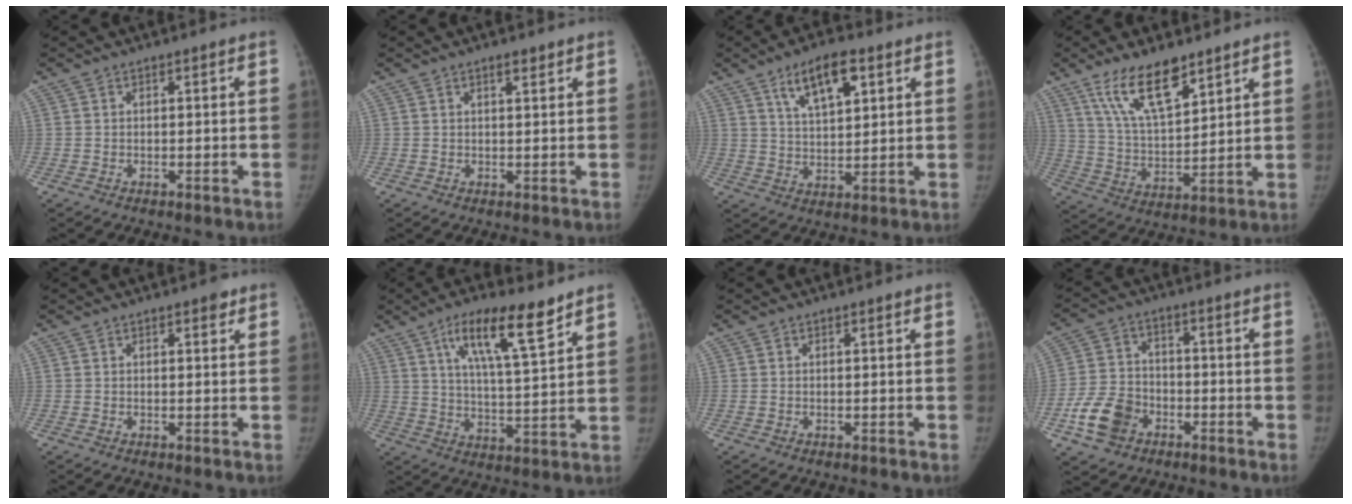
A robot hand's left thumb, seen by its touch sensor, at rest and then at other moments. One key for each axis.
{"total": 1.8, "fx": 1.2, "fy": 0.5, "fz": 1.2, "tx": -0.015, "ty": -0.006, "tz": 0.019}
{"total": 9.9, "fx": 5.1, "fy": 4.1, "fz": 7.4, "tx": -0.109, "ty": -0.021, "tz": 0.091}
{"total": 13.1, "fx": 8.7, "fy": 4.9, "fz": 8.5, "tx": -0.132, "ty": -0.047, "tz": 0.170}
{"total": 1.4, "fx": 0.9, "fy": 0.6, "fz": 0.9, "tx": -0.004, "ty": -0.002, "tz": 0.009}
{"total": 13.5, "fx": 8.1, "fy": 3.2, "fz": 10.3, "tx": -0.161, "ty": -0.036, "tz": 0.141}
{"total": 0.0}
{"total": 9.7, "fx": -4.6, "fy": 7.2, "fz": 4.6, "tx": -0.076, "ty": 0.022, "tz": -0.085}